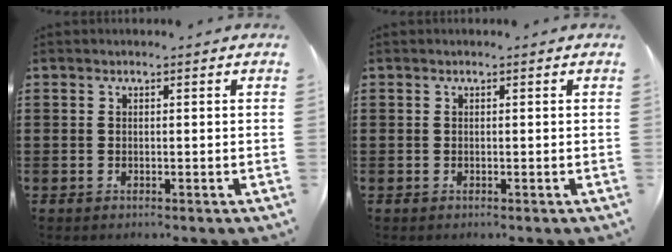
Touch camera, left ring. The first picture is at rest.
{"total": 0.0}